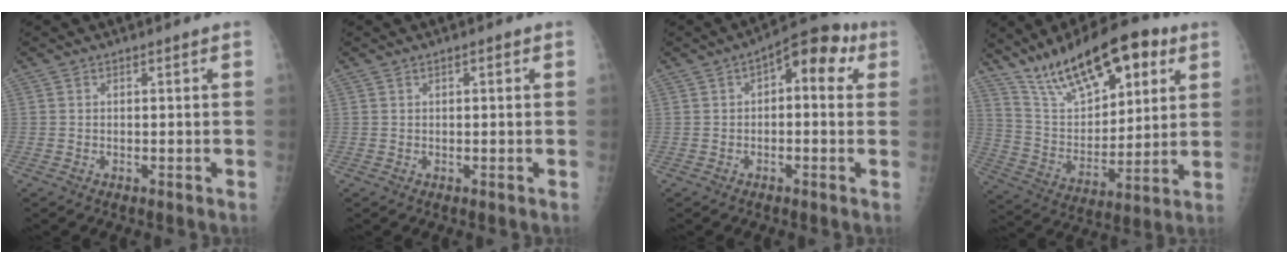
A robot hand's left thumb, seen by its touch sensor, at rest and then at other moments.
{"total": 0.8, "force": [0.4, 0.4, 0.6], "torque": [-0.007, 0.001, 0.004]}
{"total": 9.6, "force": [2.7, 4.9, 7.8], "torque": [-0.070, 0.028, 0.024]}
{"total": 21.4, "force": [12.6, 9.5, 14.5], "torque": [-0.198, -0.041, 0.226]}